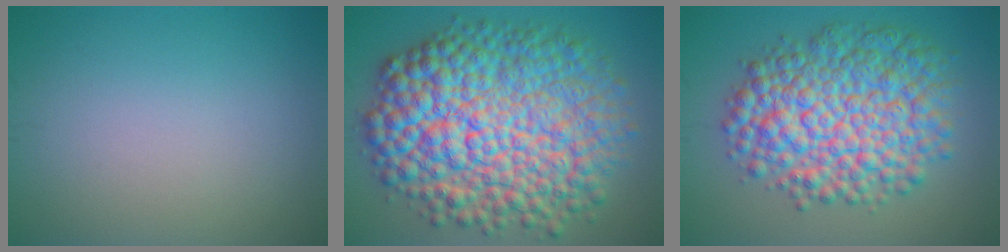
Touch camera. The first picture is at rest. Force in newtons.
{"total": 14.5, "press": 14.5, "slide": 0.1}
{"total": 10.0, "press": 10.0, "slide": 0.2}